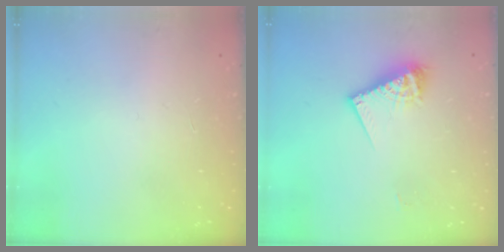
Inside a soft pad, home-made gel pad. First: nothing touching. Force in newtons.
{"total": 10.5, "press": 10.4, "slide": 1.3}